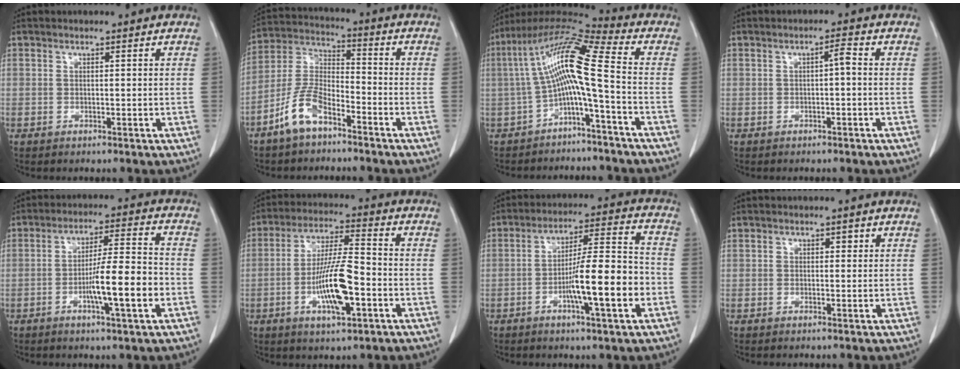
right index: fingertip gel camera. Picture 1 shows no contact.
{"total": 9.8, "force": [-6.1, 4.0, 6.5], "torque": [-0.154, 0.007, -0.124]}
{"total": 12.5, "force": [-2.1, 0.9, 12.2], "torque": [-0.231, 0.044, -0.043]}
{"total": 2.2, "force": [0.0, 0.6, 2.1], "torque": [-0.039, 0.011, 0.002]}
{"total": 11.3, "force": [-3.3, 1.0, 10.8], "torque": [-0.179, 0.005, -0.053]}
{"total": 12.0, "force": [-3.5, 2.7, 11.2], "torque": [-0.215, 0.000, -0.057]}
{"total": 13.8, "force": [-4.0, 1.5, 13.1], "torque": [-0.215, 0.011, -0.063]}
{"total": 1.7, "force": [0.5, 1.2, 1.2], "torque": [-0.027, 0.015, 0.009]}